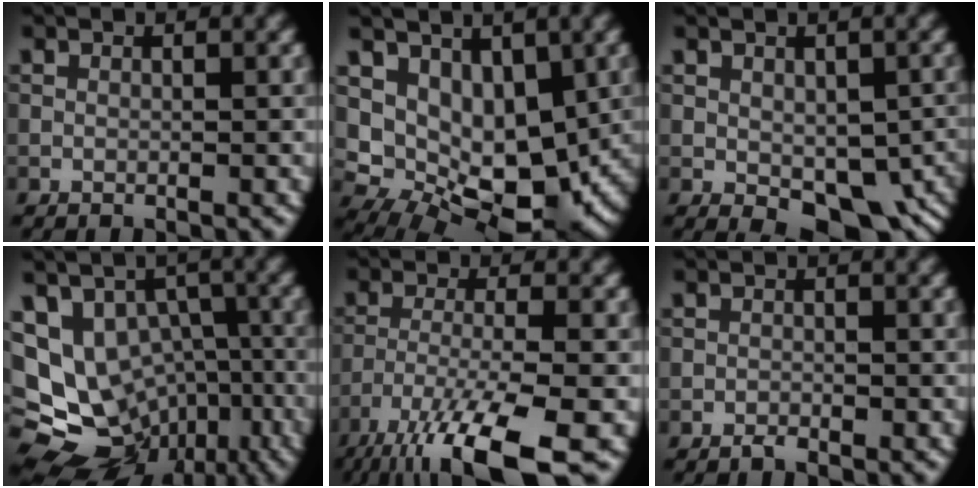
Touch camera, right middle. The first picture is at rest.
{"total": 9.4, "force": [1.6, 6.0, 7.1], "torque": [-0.095, -0.017, 0.037]}
{"total": 8.2, "force": [-2.7, 4.7, 6.2], "torque": [-0.090, -0.027, -0.019]}
{"total": 14.7, "force": [-4.2, 11.9, 7.6], "torque": [-0.144, -0.009, -0.037]}
{"total": 11.4, "force": [-7.5, 2.6, 8.2], "torque": [-0.155, -0.017, -0.135]}
{"total": 0.6, "force": [-0.5, 0.2, 0.3], "torque": [-0.002, 0.003, -0.011]}